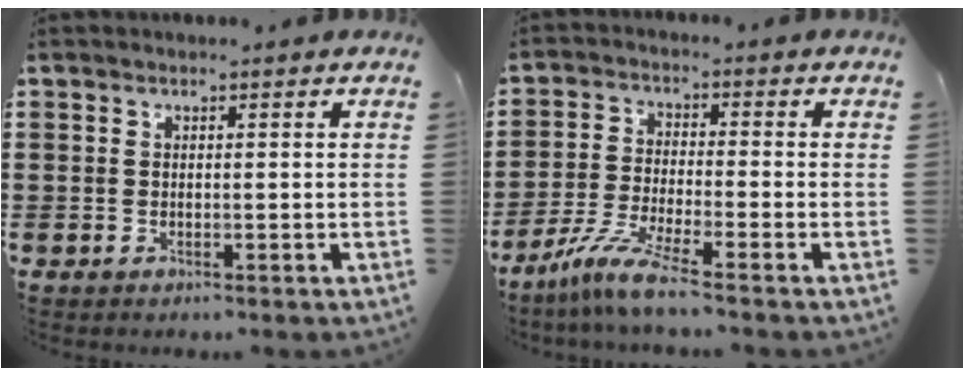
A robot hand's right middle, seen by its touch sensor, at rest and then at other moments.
{"total": 6.7, "force": [-5.2, 0.0, 4.2], "torque": [-0.100, -0.020, -0.103]}